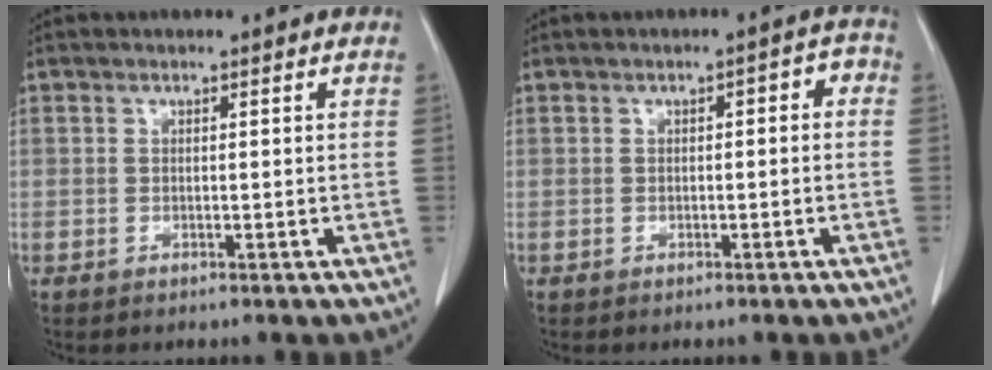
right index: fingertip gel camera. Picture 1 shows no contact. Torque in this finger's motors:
{"motor_torque": [0.23, -0.13, 0.11, 0.02]}